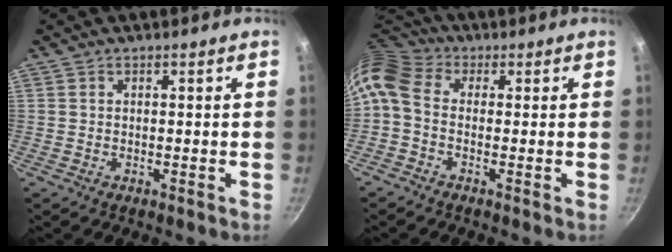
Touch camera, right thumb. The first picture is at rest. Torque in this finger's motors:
{"motor_torque": [0.06, 0.75, 1.17, -0.44, 0.50]}